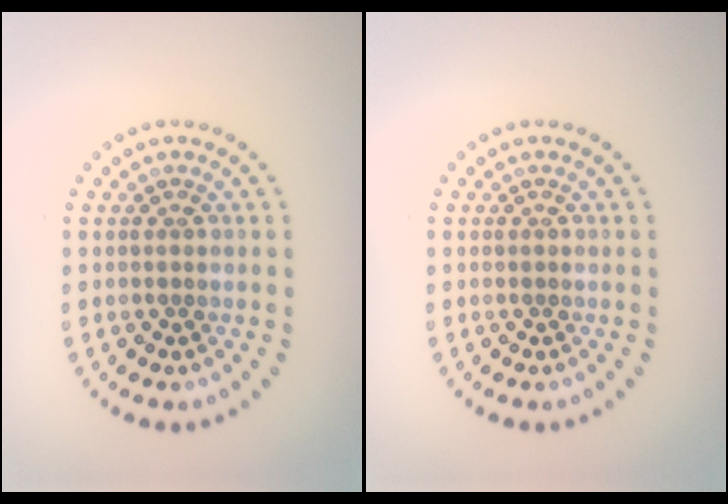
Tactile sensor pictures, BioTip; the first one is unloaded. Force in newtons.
{"total": 0.0}